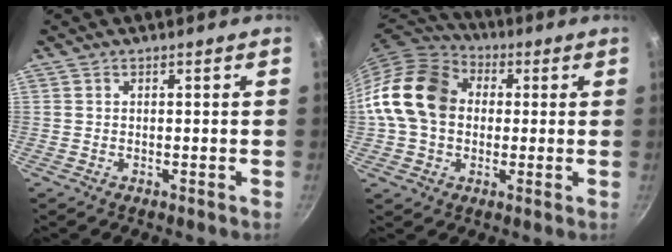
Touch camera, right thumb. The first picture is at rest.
{"total": 16.6, "force": [1.5, 13.0, 10.2], "torque": [-0.164, 0.030, 0.013]}